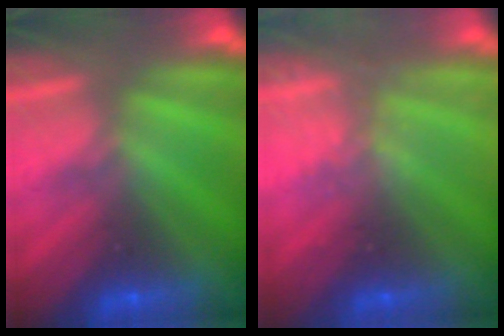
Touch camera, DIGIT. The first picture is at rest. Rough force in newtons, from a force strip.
{"total": 2.2}